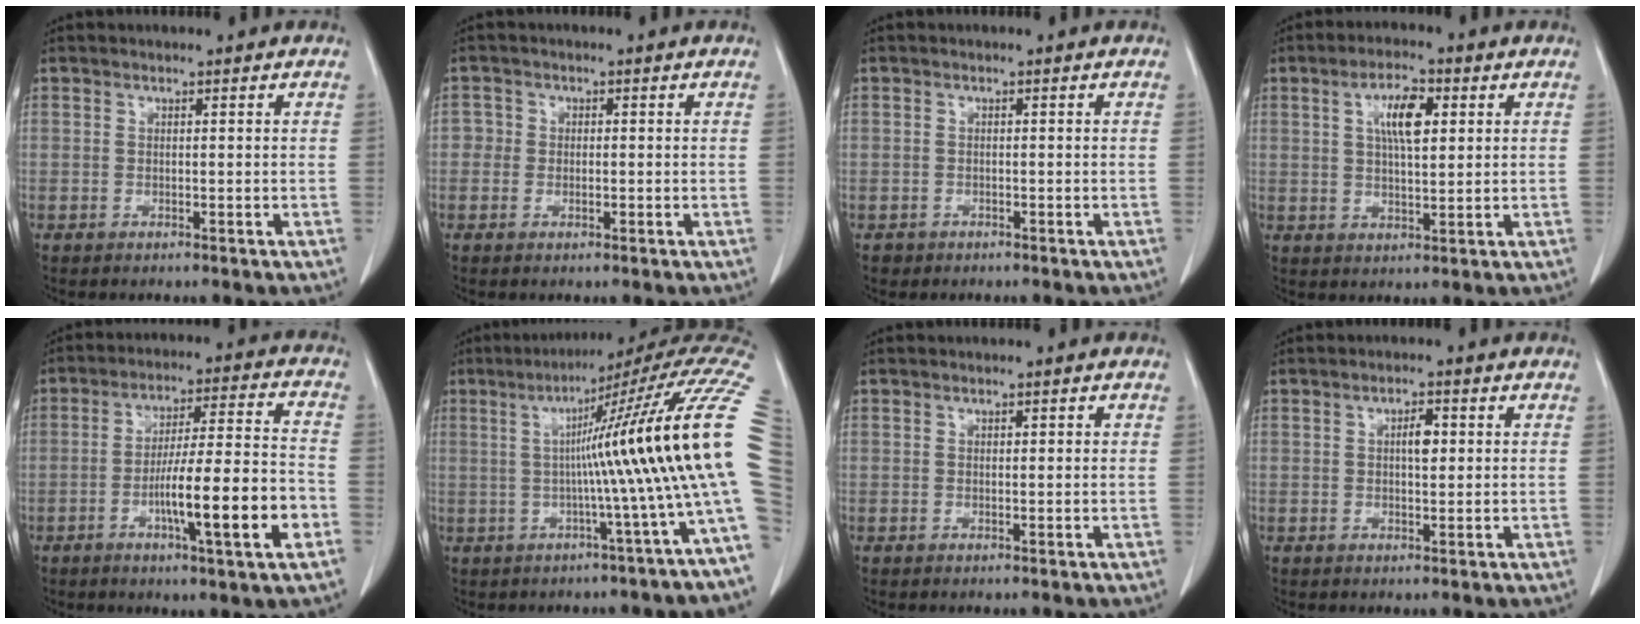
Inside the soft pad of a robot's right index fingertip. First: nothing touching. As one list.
[{"total": 2.1, "force": [-0.4, 1.9, 0.8], "torque": [-0.001, 0.007, -0.010]}, {"total": 1.2, "force": [-0.7, 0.9, -0.1], "torque": [-0.008, 0.003, -0.012]}, {"total": 6.6, "force": [2.1, 2.1, 5.9], "torque": [-0.107, 0.008, 0.037]}, {"total": 14.1, "force": [-4.8, 0.5, 13.3], "torque": [-0.218, 0.002, -0.075]}, {"total": 17.6, "force": [0.5, -3.0, 17.3], "torque": [-0.178, 0.029, -0.002]}, {"total": 1.2, "force": [0.3, 0.5, 1.0], "torque": [-0.013, 0.004, 0.005]}, {"total": 2.7, "force": [0.5, 1.0, 2.4], "torque": [-0.040, 0.003, 0.007]}]